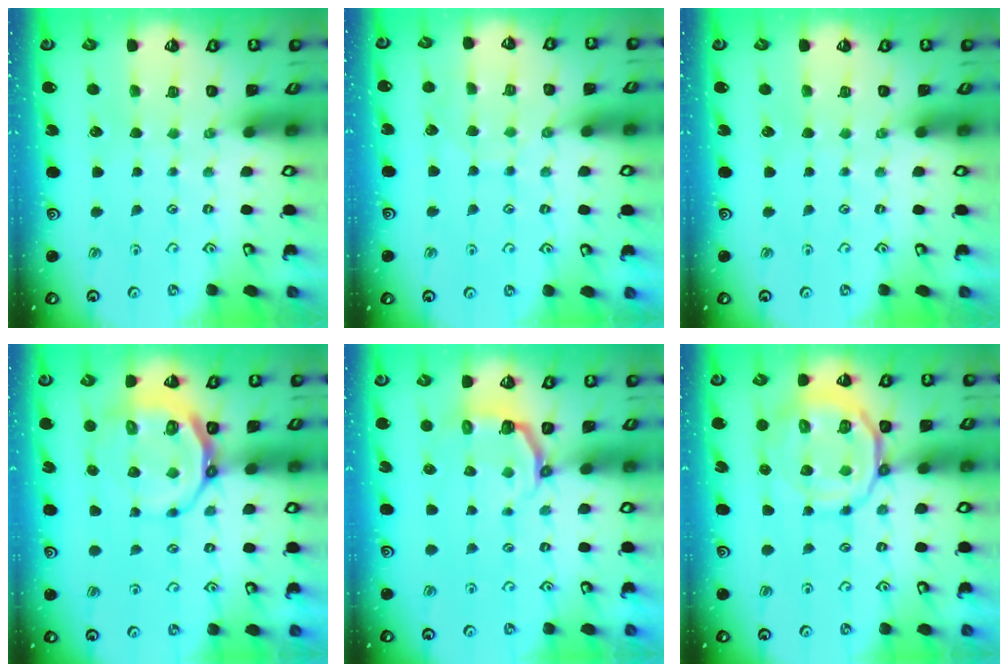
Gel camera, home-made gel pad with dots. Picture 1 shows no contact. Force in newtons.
{"total": 6.3, "press": 6.2, "slide": 0.6}
{"total": 0.0}
{"total": 9.6, "press": 9.0, "slide": 3.3}
{"total": 4.1, "press": 2.5, "slide": 3.2}
{"total": 13.4, "press": 13.3, "slide": 1.9}